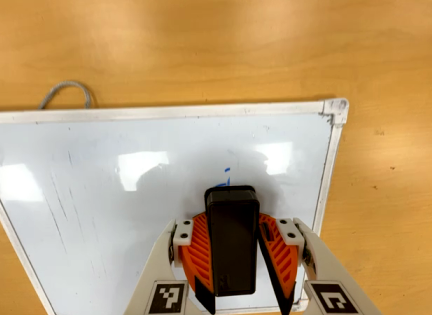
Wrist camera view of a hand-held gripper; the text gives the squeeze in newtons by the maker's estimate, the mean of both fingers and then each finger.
{"total": 12.6, "left": 14.4, "right": 10.7}